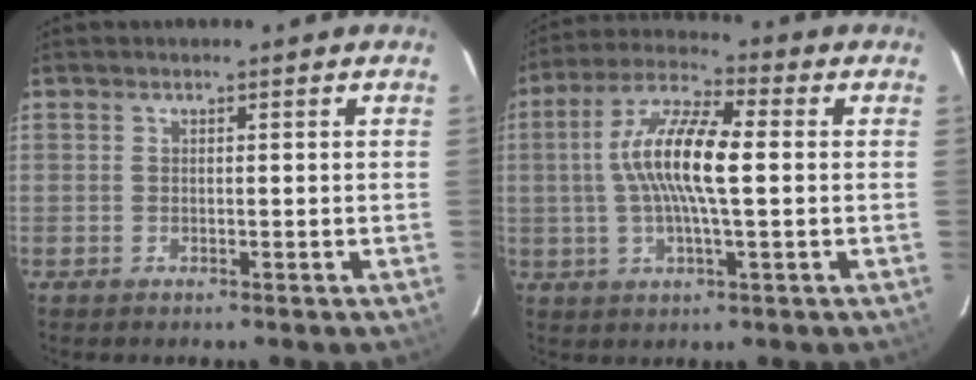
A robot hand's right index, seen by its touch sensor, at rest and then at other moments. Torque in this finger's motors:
{"motor_torque": [1.26, -0.49, 0.83, 0.21]}